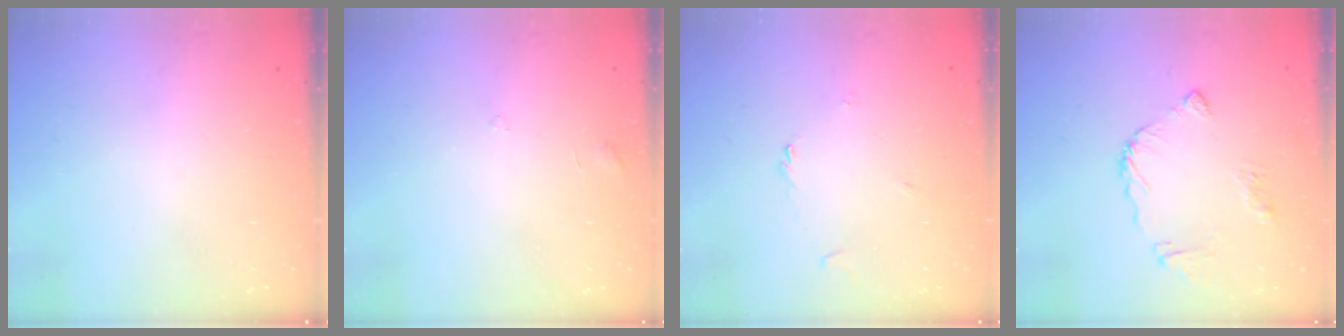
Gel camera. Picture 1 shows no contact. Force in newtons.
{"total": 2.9, "press": 2.9, "slide": 0.2}
{"total": 1.2, "press": 1.1, "slide": 0.4}
{"total": 6.7, "press": 6.7, "slide": 0.7}